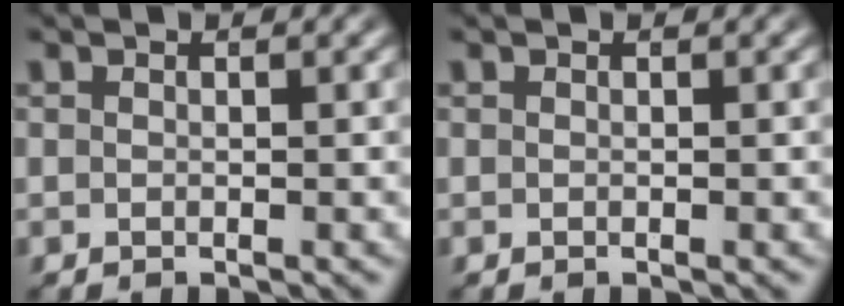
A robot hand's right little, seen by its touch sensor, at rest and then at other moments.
{"total": 0.0}